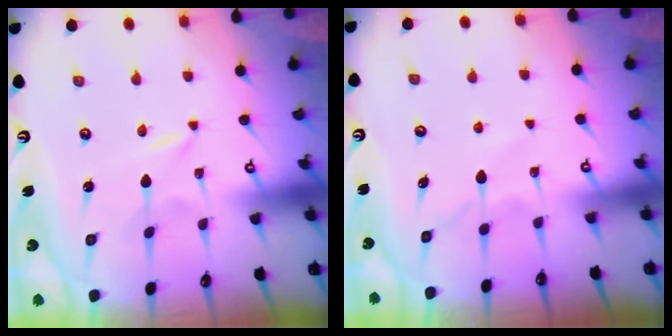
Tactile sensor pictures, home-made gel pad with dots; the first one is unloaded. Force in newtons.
{"total": 6.0, "press": 6.0, "slide": 0.5}